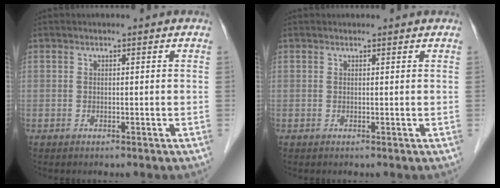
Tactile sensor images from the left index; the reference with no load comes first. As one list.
[{"total": 1.5, "force": [1.4, 0.2, 0.3], "torque": [-0.009, 0.013, 0.018]}]